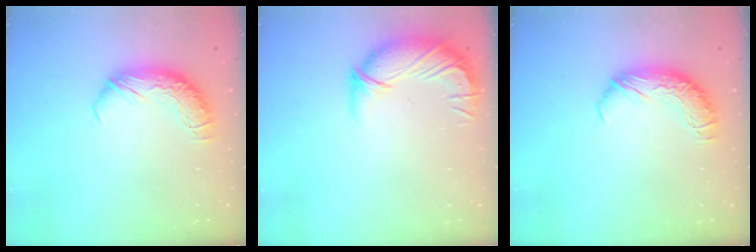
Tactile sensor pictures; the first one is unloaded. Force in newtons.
{"total": 2.9, "press": 0.1, "slide": 2.9}
{"total": 0.0}